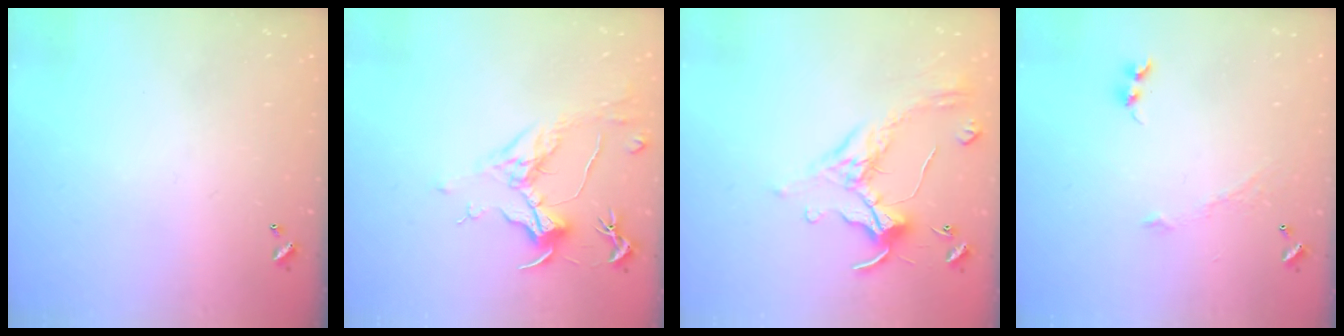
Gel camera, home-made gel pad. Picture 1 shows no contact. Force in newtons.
{"total": 1.6, "press": 1.3, "slide": 0.8}
{"total": 1.4, "press": 1.2, "slide": 0.7}
{"total": 3.4, "press": 3.3, "slide": 0.5}